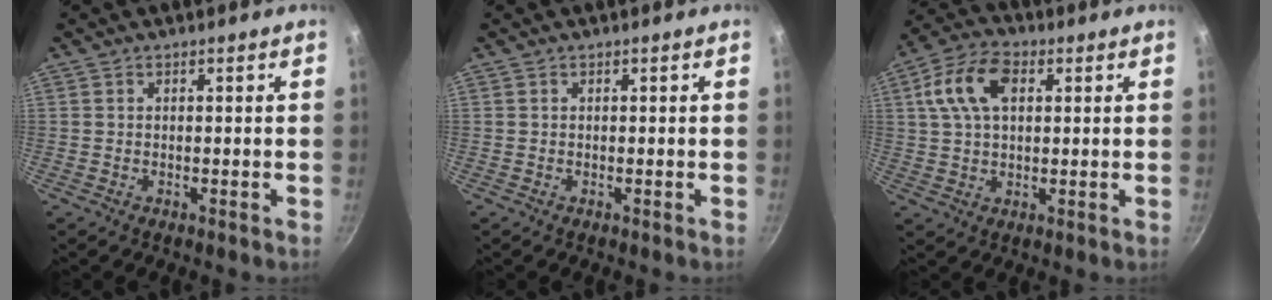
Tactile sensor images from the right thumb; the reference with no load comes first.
{"total": 0.0}
{"total": 11.3, "force": [3.3, 6.8, 8.3], "torque": [-0.156, 0.017, 0.055]}